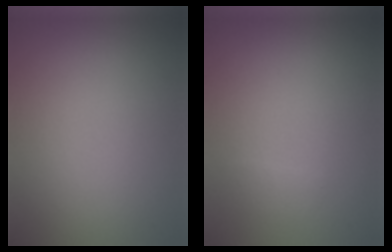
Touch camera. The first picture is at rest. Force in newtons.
{"total": 0.7, "press": 0.7, "slide": 0.0}